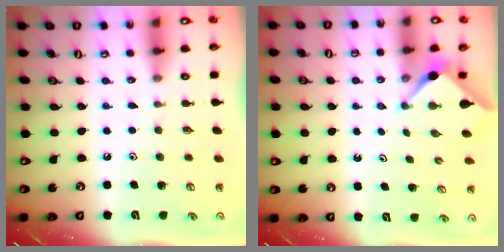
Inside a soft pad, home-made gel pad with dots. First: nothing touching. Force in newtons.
{"total": 3.0, "press": 2.9, "slide": 0.3}